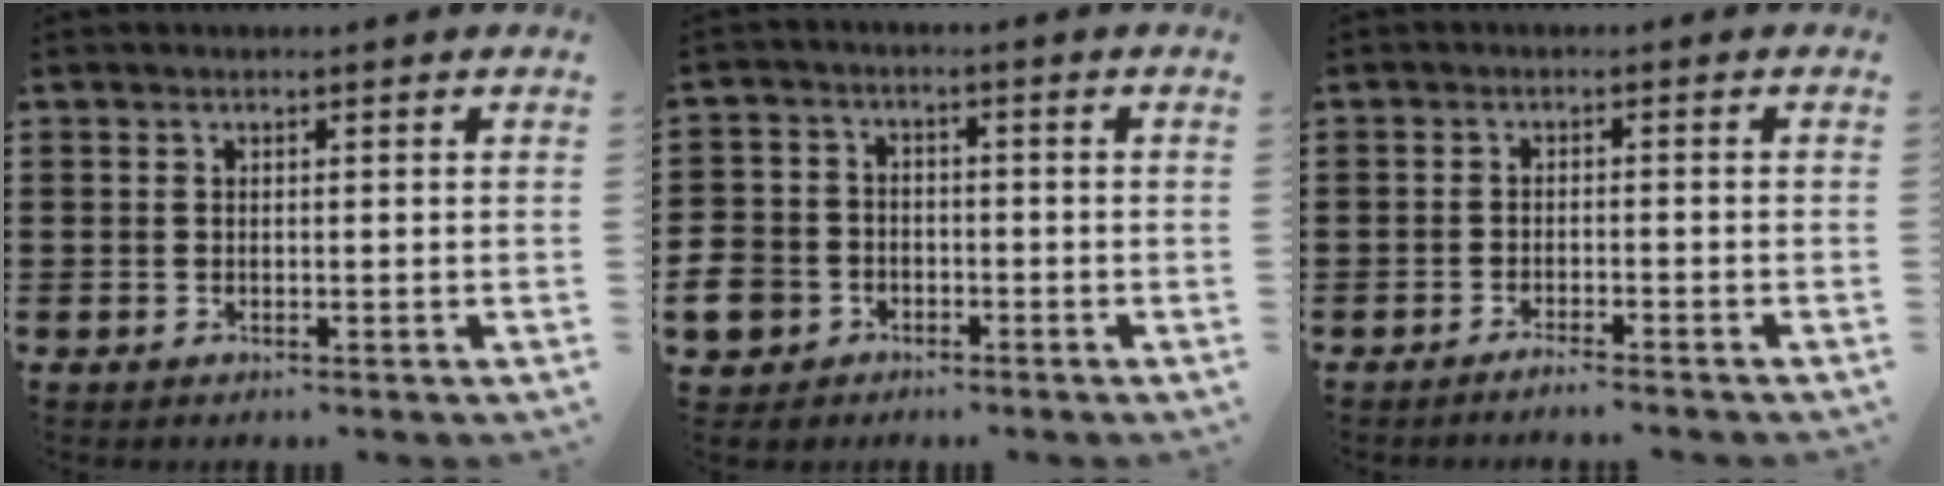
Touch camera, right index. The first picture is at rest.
{"total": 7.1, "force": [-3.5, 5.7, 2.3], "torque": [-0.092, 0.010, -0.075]}
{"total": 1.7, "force": [-1.7, -0.2, 0.5], "torque": [-0.008, 0.001, -0.031]}